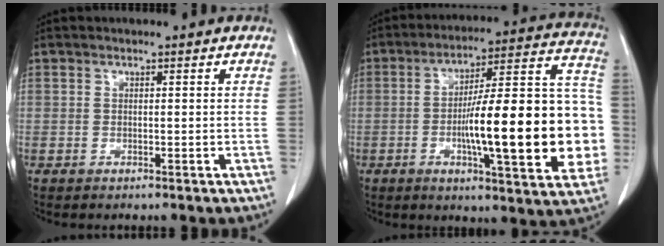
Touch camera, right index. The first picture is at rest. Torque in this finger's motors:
{"motor_torque": [2.14, 0.00, 0.74, 0.21]}